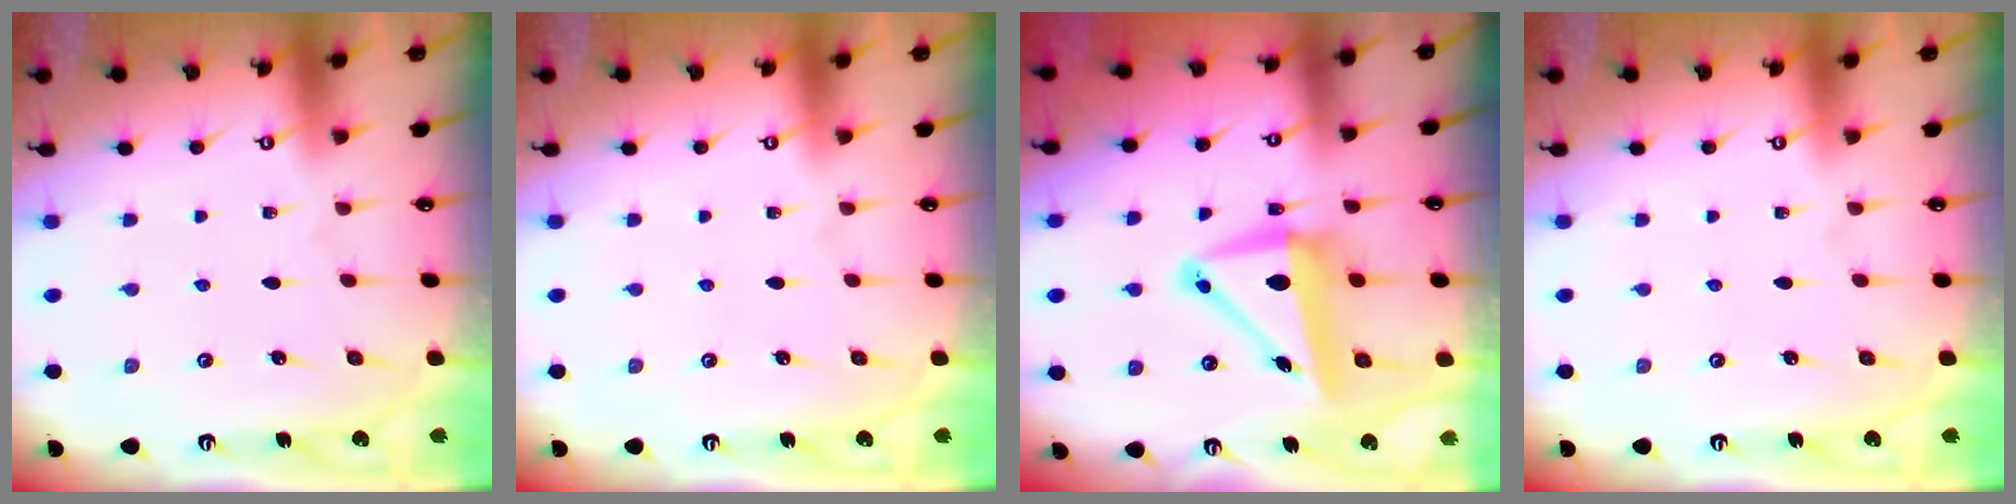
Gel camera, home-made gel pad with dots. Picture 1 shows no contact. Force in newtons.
{"total": 0.0}
{"total": 10.9, "press": 10.9, "slide": 1.2}
{"total": 0.0}